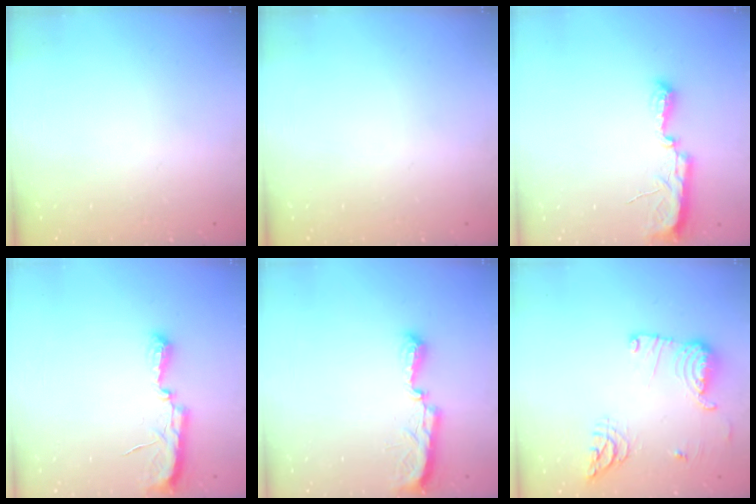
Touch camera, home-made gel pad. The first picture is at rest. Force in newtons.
{"total": 0.0}
{"total": 7.7, "press": 7.7, "slide": 0.8}
{"total": 7.2, "press": 7.2, "slide": 0.7}
{"total": 7.7, "press": 7.6, "slide": 0.7}
{"total": 17.5, "press": 16.1, "slide": 6.9}